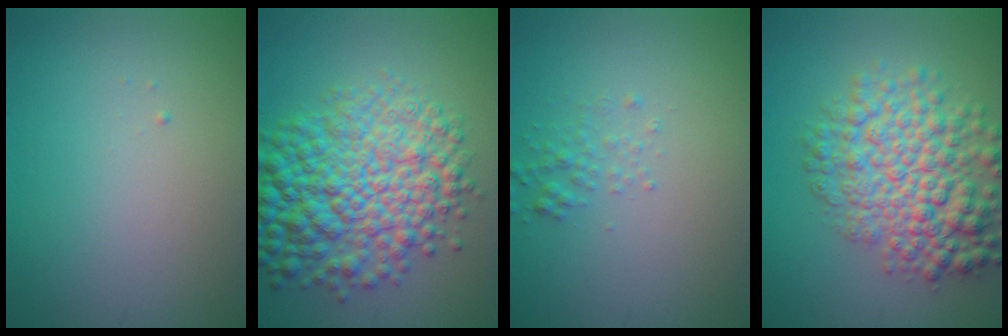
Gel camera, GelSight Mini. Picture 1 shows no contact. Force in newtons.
{"total": 9.7, "press": 9.7, "slide": 0.1}
{"total": 1.3, "press": 1.3, "slide": 0.0}
{"total": 7.6, "press": 7.6, "slide": 0.2}